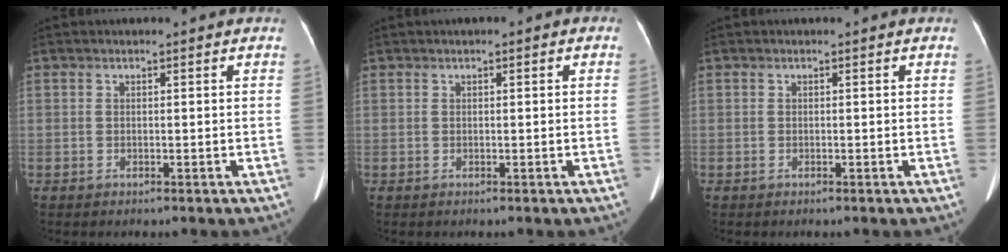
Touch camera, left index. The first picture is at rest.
{"total": 0.8, "force": [0.3, 0.3, 0.7], "torque": [-0.009, 0.008, 0.002]}
{"total": 0.0}